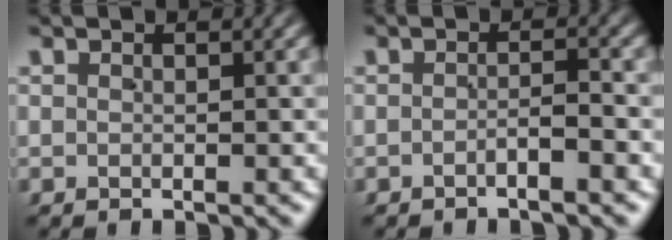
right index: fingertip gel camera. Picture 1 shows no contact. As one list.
[{"total": 1.6, "force": [-1.3, -0.1, 0.9], "torque": [-0.009, -0.001, -0.023]}]